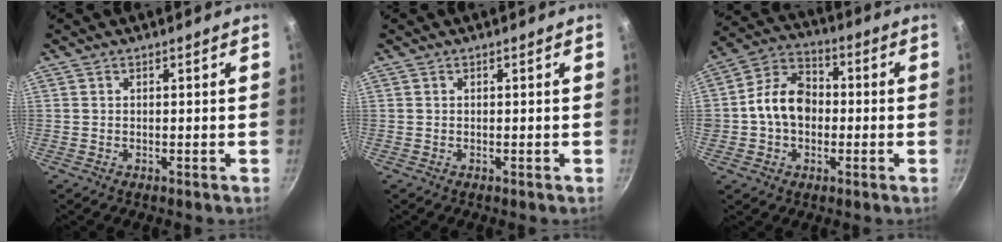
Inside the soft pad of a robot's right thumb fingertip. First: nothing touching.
{"total": 0.0}
{"total": 11.2, "force": [-0.8, 8.8, 6.9], "torque": [-0.090, 0.030, -0.029]}